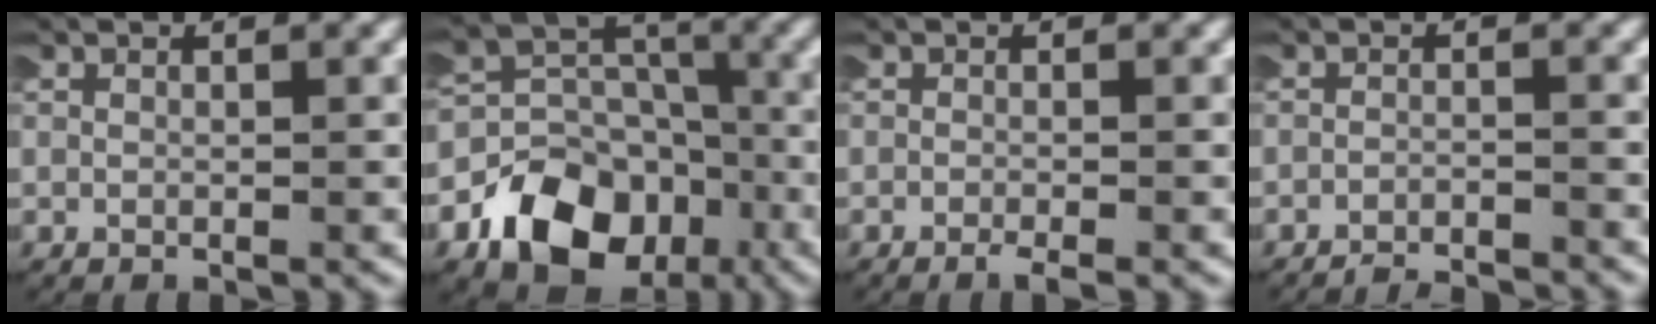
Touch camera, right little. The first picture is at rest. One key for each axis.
{"total": 9.3, "fx": -3.6, "fy": 7.3, "fz": 4.5, "tx": -0.067, "ty": -0.019, "tz": -0.066}
{"total": 1.3, "fx": -1.2, "fy": 0.0, "fz": 0.7, "tx": -0.013, "ty": -0.006, "tz": -0.018}
{"total": 4.8, "fx": -4.8, "fy": 0.7, "fz": 0.2, "tx": -0.001, "ty": -0.016, "tz": -0.074}